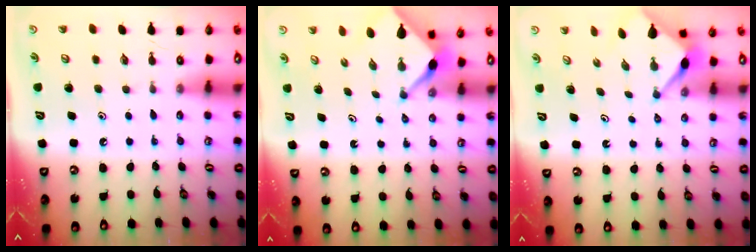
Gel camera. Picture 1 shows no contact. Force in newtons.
{"total": 2.2, "press": 2.2, "slide": 0.3}
{"total": 2.9, "press": 2.9, "slide": 0.3}